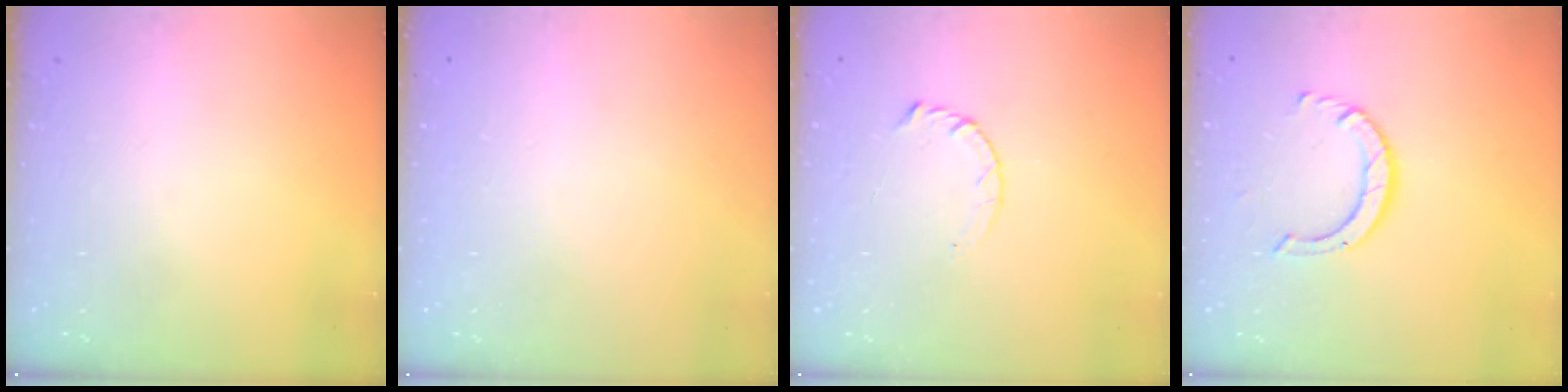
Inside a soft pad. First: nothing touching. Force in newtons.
{"total": 2.5, "press": 2.5, "slide": 0.2}
{"total": 3.5, "press": 3.5, "slide": 0.4}
{"total": 3.9, "press": 3.9, "slide": 0.3}